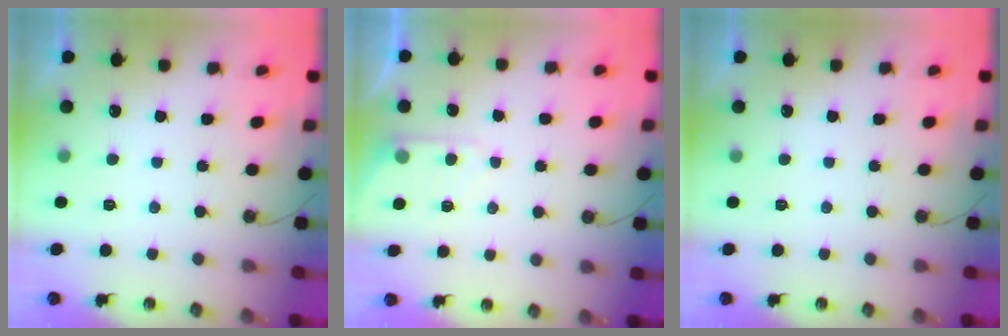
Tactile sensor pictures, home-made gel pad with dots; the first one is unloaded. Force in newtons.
{"total": 5.2, "press": 5.2, "slide": 0.6}
{"total": 0.0}